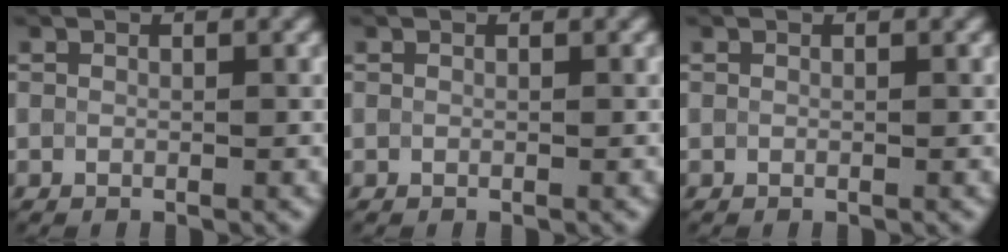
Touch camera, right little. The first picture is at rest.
{"total": 0.0}
{"total": 0.0}